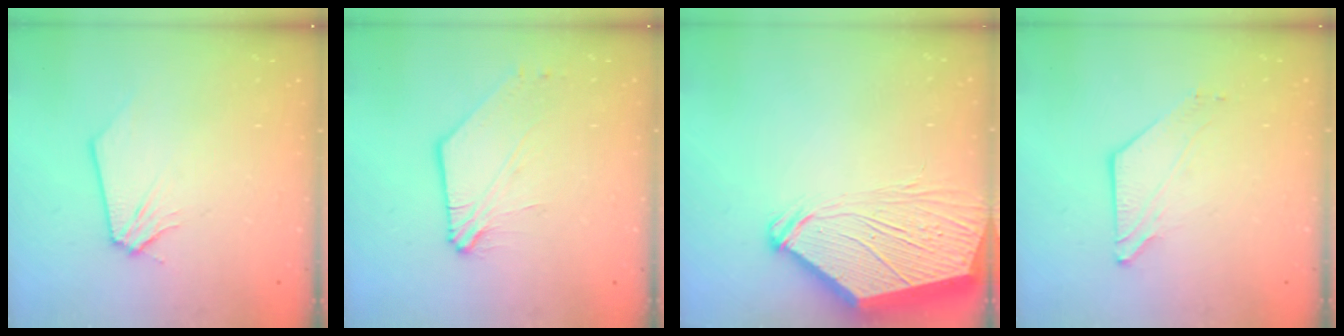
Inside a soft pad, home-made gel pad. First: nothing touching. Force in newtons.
{"total": 3.6, "press": 3.6, "slide": 0.5}
{"total": 13.8, "press": 13.6, "slide": 2.0}
{"total": 4.5, "press": 4.5, "slide": 0.5}